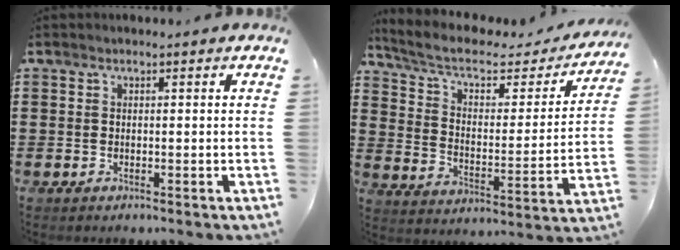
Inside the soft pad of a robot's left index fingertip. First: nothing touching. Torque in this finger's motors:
{"motor_torque": [1.10, -1.04, 0.20, 0.05]}